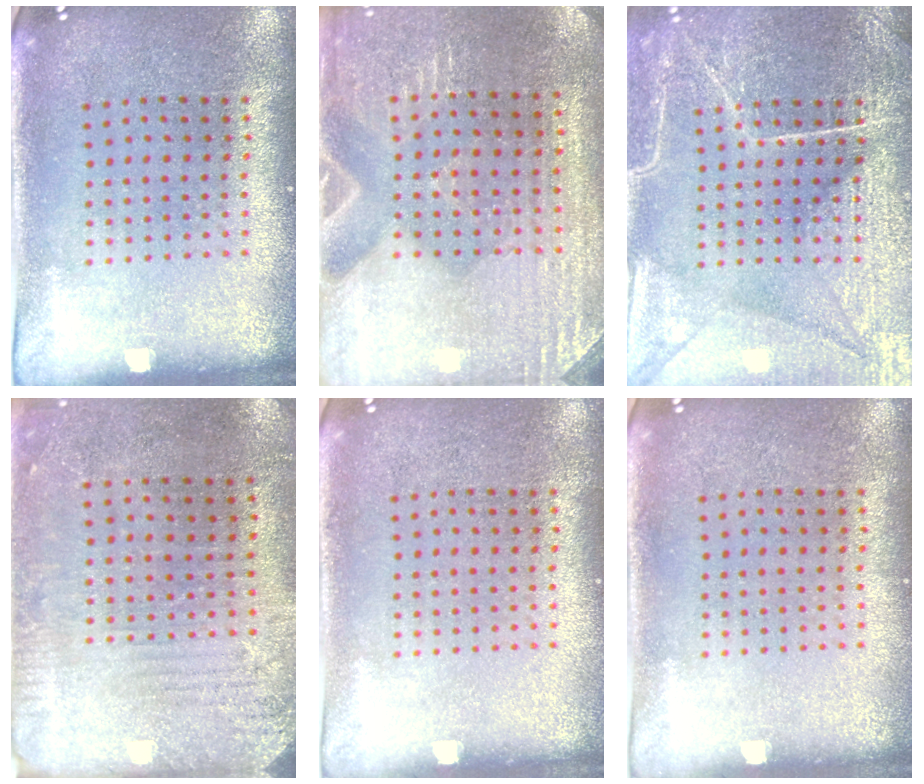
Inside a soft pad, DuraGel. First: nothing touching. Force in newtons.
{"total": 3.0, "press": 3.0, "slide": 0.2}
{"total": 6.7, "press": 6.6, "slide": 0.8}
{"total": 2.8, "press": 2.4, "slide": 1.5}
{"total": 0.0}
{"total": 0.0}